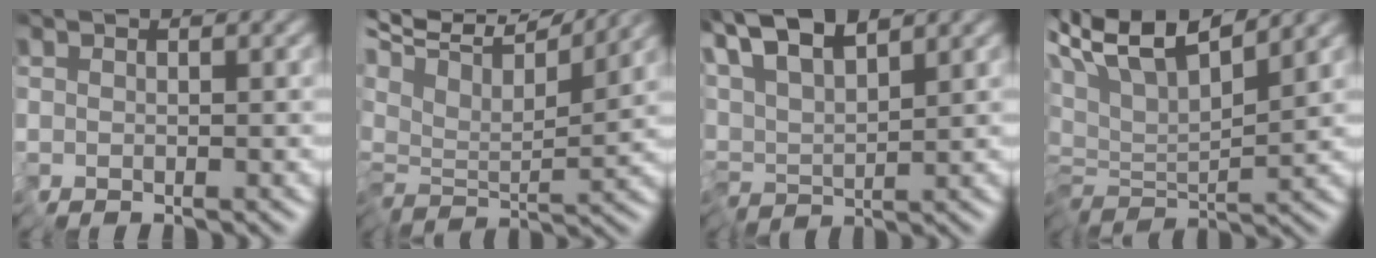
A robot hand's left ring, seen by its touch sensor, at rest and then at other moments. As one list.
[{"total": 9.3, "force": [8.3, 0.8, 4.2], "torque": [-0.100, 0.019, 0.120]}, {"total": 6.9, "force": [4.9, 1.9, 4.4], "torque": [-0.112, 0.020, 0.090]}, {"total": 7.1, "force": [4.2, 1.3, 5.6], "torque": [-0.116, 0.017, 0.069]}]